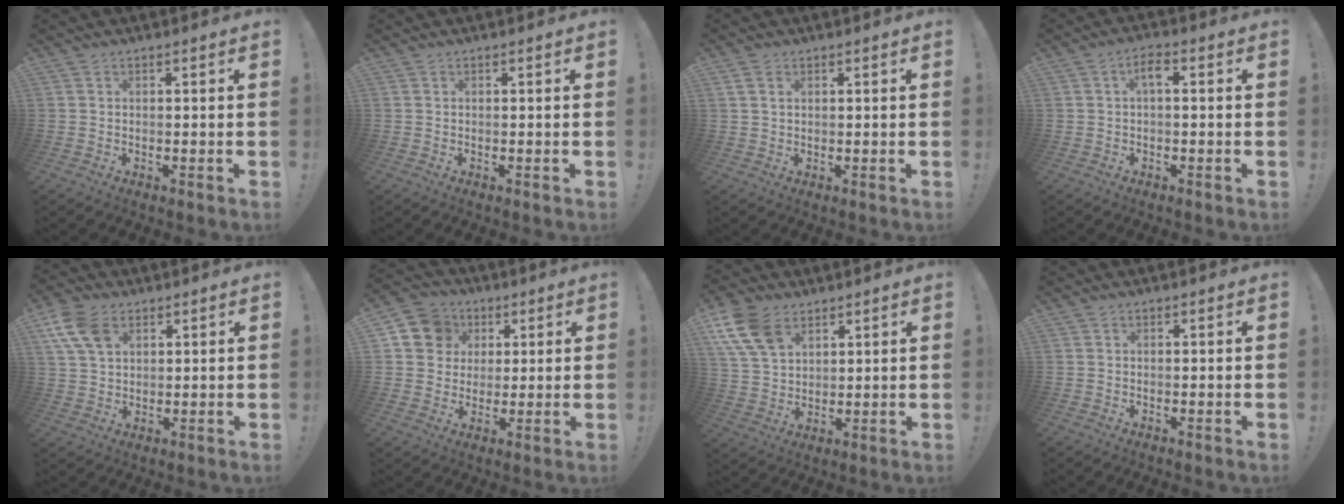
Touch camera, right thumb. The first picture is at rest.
{"total": 0.0}
{"total": 2.2, "force": [1.0, 1.4, 1.4], "torque": [-0.023, 0.000, 0.017]}
{"total": 3.8, "force": [0.2, 1.3, 3.6], "torque": [-0.067, 0.012, 0.000]}
{"total": 10.9, "force": [4.9, 7.3, 6.5], "torque": [-0.123, -0.010, 0.096]}
{"total": 10.8, "force": [3.4, 9.8, 3.0], "torque": [-0.044, -0.007, 0.073]}
{"total": 13.7, "force": [7.3, 9.2, 7.1], "torque": [-0.137, -0.033, 0.144]}
{"total": 0.0}